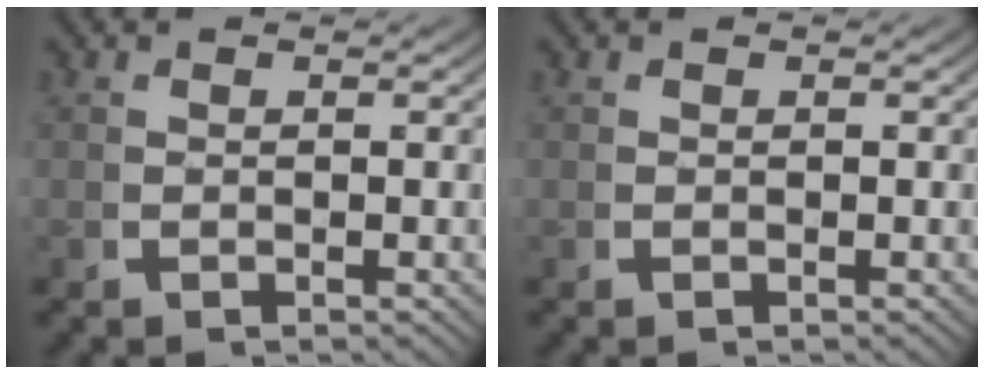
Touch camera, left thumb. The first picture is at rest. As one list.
[{"total": 0.0}]